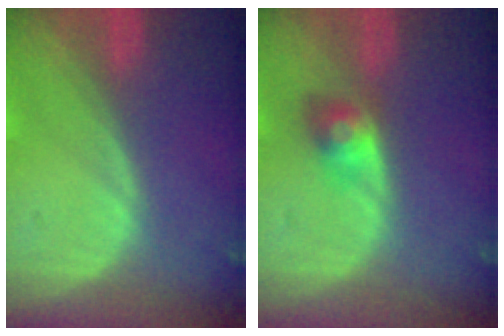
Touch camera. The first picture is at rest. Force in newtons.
{"total": 3.1, "press": 3.1, "slide": 0.1}